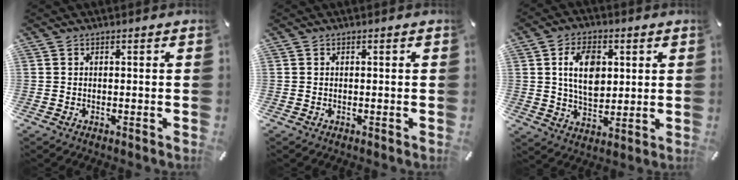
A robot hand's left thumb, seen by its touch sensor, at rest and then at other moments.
{"total": 0.0}
{"total": 11.1, "force": [2.6, 7.3, 7.9], "torque": [-0.142, 0.003, 0.043]}